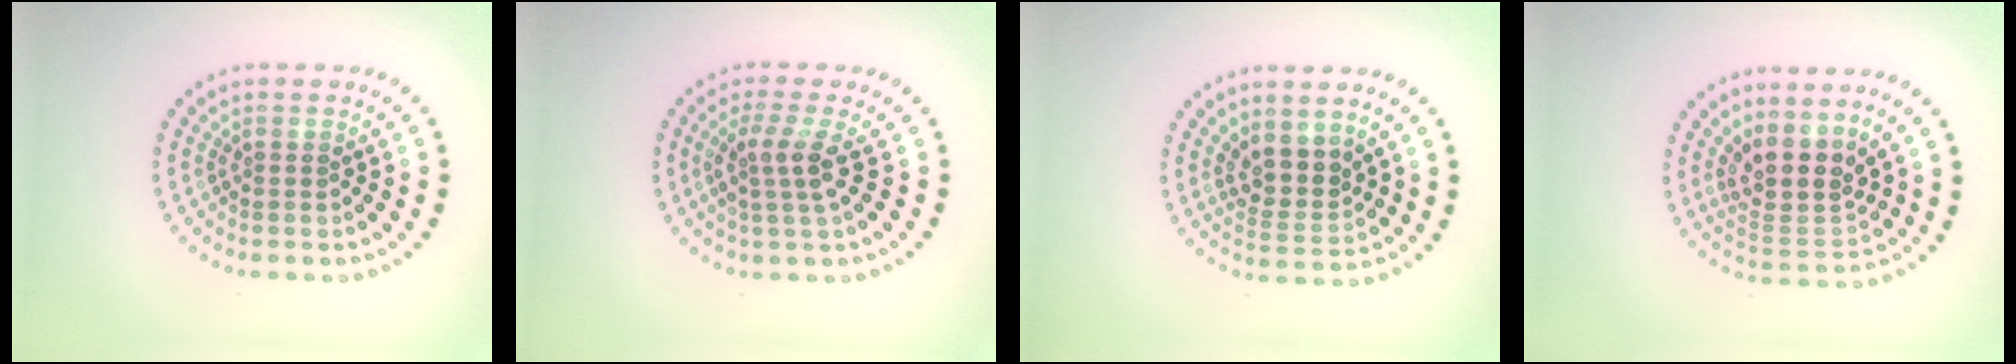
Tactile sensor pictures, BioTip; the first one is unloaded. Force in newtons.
{"total": 2.6, "press": 2.0, "slide": 1.7}
{"total": 2.9, "press": 2.4, "slide": 1.7}
{"total": 4.1, "press": 3.3, "slide": 2.4}